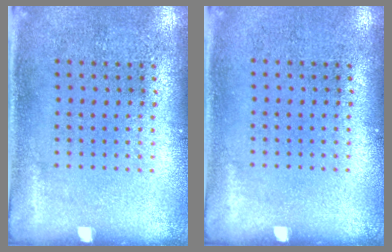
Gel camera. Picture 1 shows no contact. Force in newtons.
{"total": 0.0}